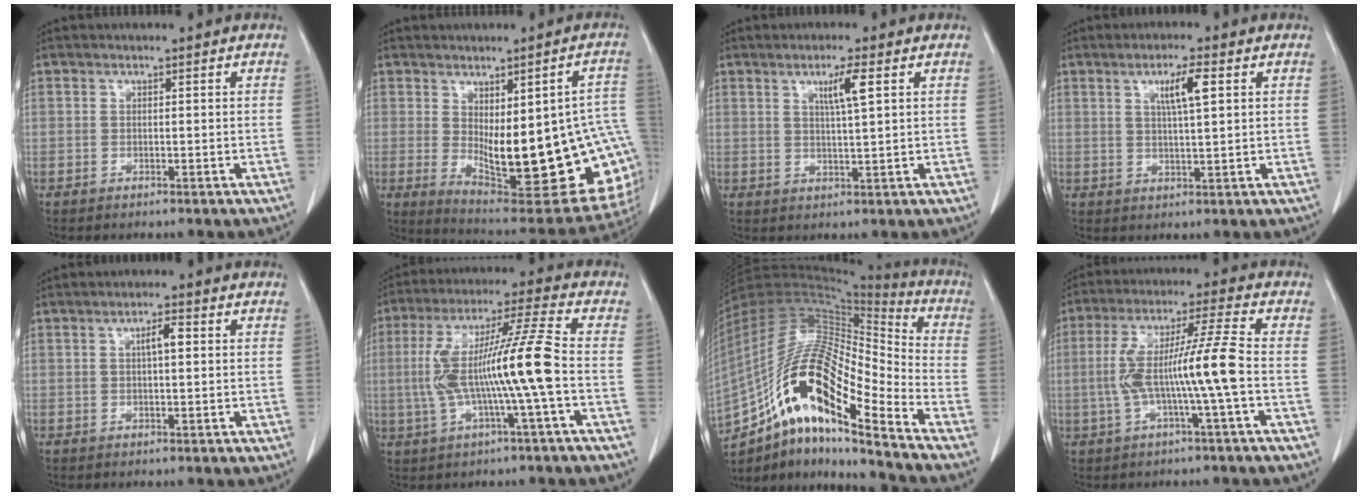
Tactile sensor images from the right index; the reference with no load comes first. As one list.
[{"total": 24.2, "force": [-3.0, 7.8, 22.7], "torque": [-0.217, -0.003, -0.015]}, {"total": 4.1, "force": [1.7, -0.2, 3.7], "torque": [-0.066, -0.004, 0.031]}, {"total": 4.9, "force": [1.9, 0.2, 4.5], "torque": [-0.079, 0.000, 0.032]}, {"total": 2.7, "force": [0.6, 0.5, 2.6], "torque": [-0.045, 0.005, 0.010]}, {"total": 13.9, "force": [-1.6, -0.7, 13.8], "torque": [-0.269, 0.017, -0.033]}, {"total": 22.4, "force": [-12.5, 4.7, 18.0], "torque": [-0.362, 0.006, -0.221]}, {"total": 10.9, "force": [-1.6, -0.9, 10.8], "torque": [-0.214, 0.019, -0.031]}]